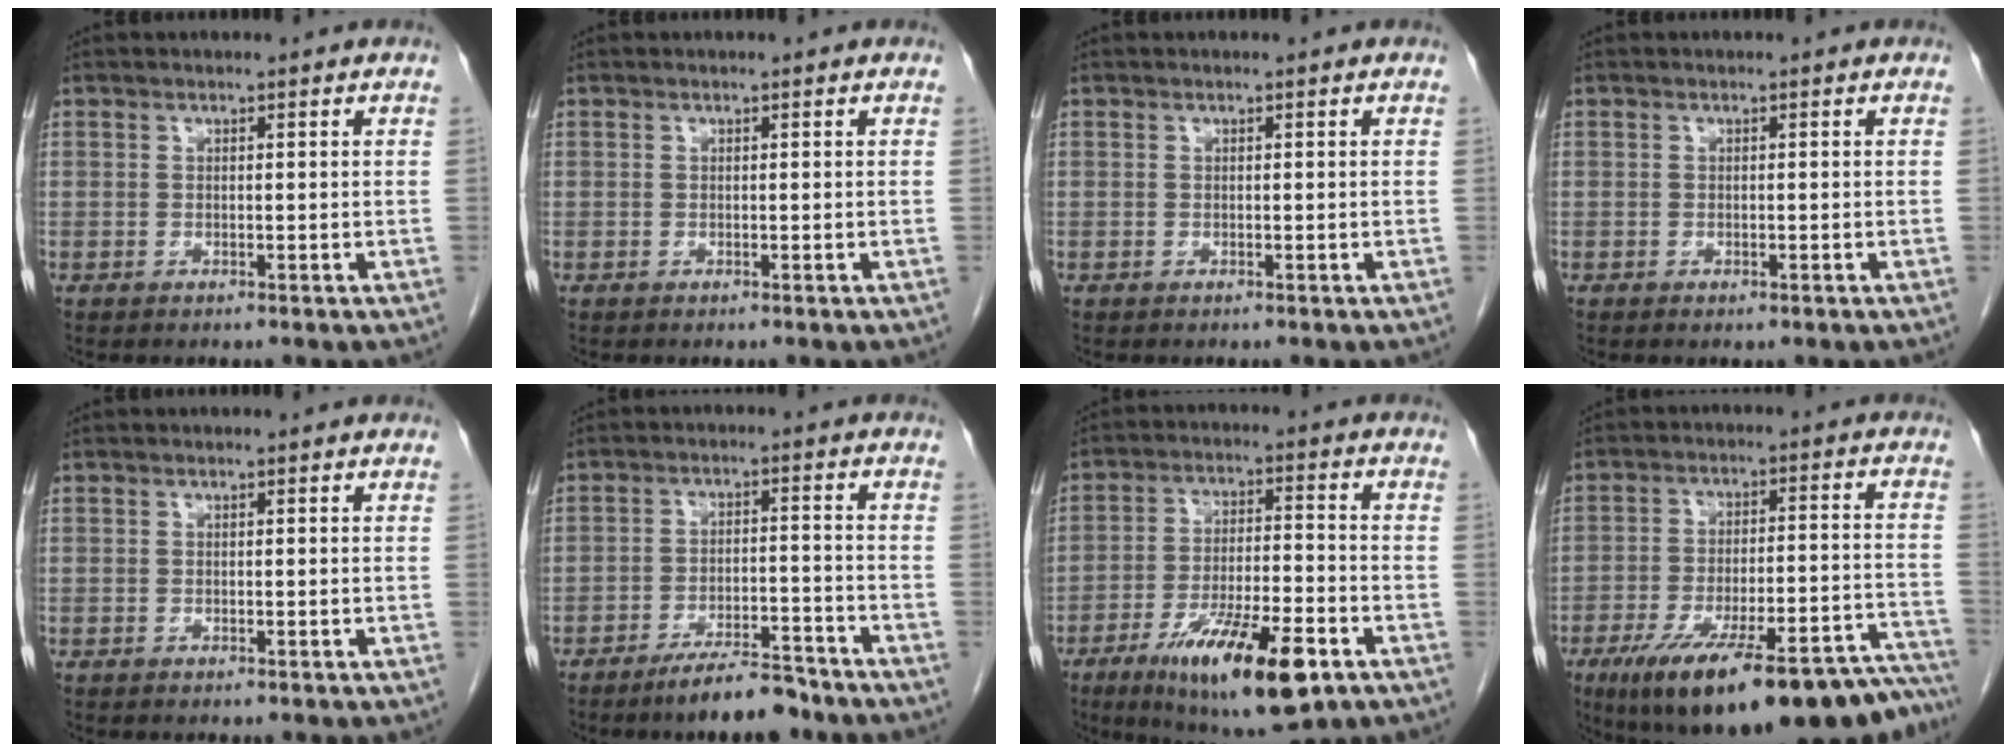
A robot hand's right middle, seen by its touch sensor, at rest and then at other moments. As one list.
[{"total": 0.0}, {"total": 0.0}, {"total": 0.6, "force": [-0.3, 0.2, 0.4], "torque": [-0.010, -0.003, -0.002]}, {"total": 0.0}, {"total": 7.5, "force": [-6.2, 1.3, 4.1], "torque": [-0.067, -0.010, -0.103]}, {"total": 15.7, "force": [-8.3, 3.2, 13.0], "torque": [-0.219, -0.022, -0.129]}, {"total": 27.8, "force": [-22.1, 4.6, 16.2], "torque": [-0.177, -0.003, -0.305]}]